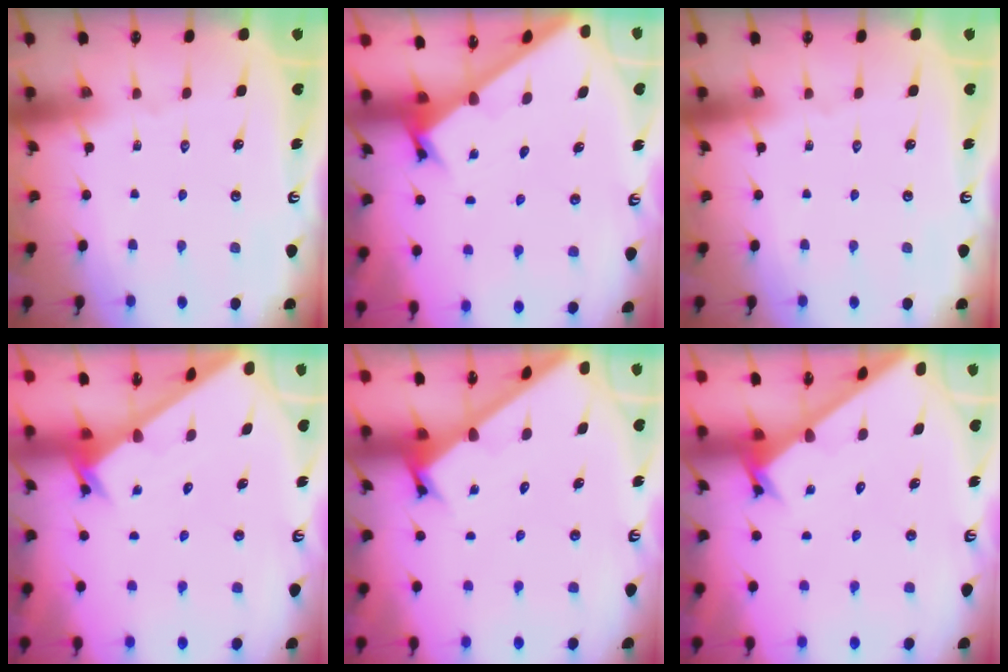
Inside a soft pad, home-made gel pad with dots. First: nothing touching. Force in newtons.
{"total": 2.1, "press": 2.1, "slide": 0.2}
{"total": 0.0}
{"total": 2.4, "press": 2.4, "slide": 0.2}
{"total": 2.6, "press": 2.6, "slide": 0.2}
{"total": 2.4, "press": 2.4, "slide": 0.1}